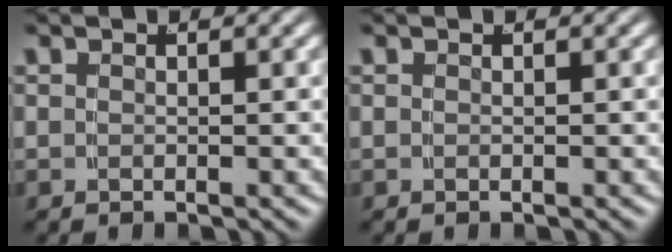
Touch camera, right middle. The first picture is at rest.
{"total": 0.0}